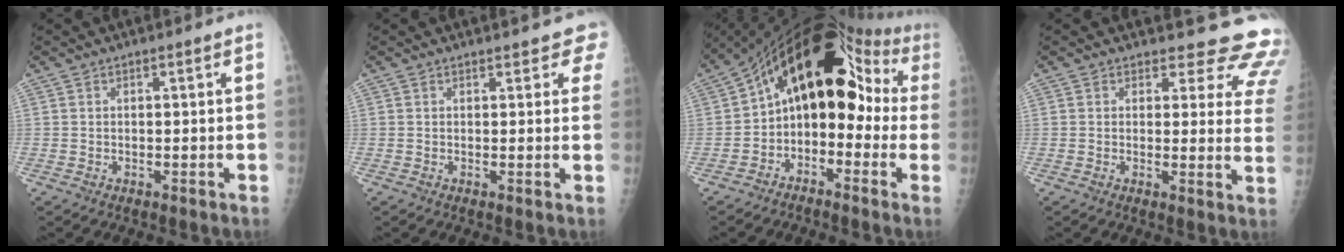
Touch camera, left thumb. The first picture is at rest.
{"total": 3.1, "force": [2.7, 1.5, 0.7], "torque": [0.026, -0.008, 0.013]}
{"total": 17.7, "force": [1.1, 11.0, 13.9], "torque": [-0.154, 0.077, 0.006]}
{"total": 13.0, "force": [12.0, 4.6, 1.8], "torque": [0.029, -0.102, 0.098]}